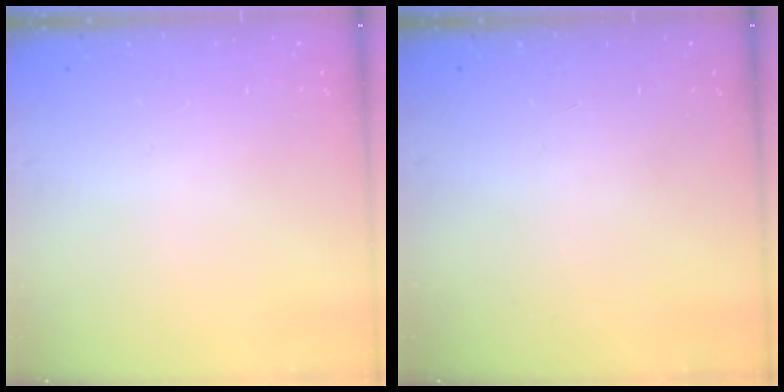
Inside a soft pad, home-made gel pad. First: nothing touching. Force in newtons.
{"total": 0.0}